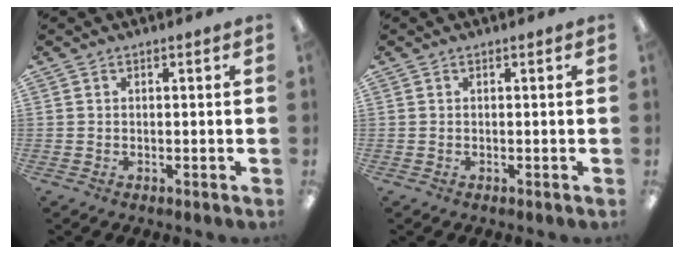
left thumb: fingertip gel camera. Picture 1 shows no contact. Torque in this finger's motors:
{"motor_torque": [0.02, 0.02, 0.12, -0.11, 0.00]}